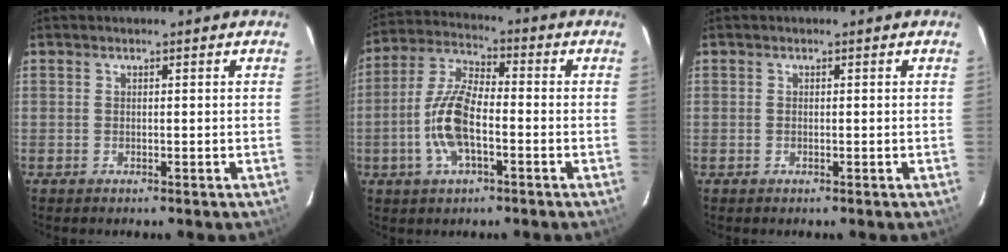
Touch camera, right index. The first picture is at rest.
{"total": 11.1, "force": [-3.1, 4.5, 9.7], "torque": [-0.207, 0.006, -0.064]}
{"total": 0.0}